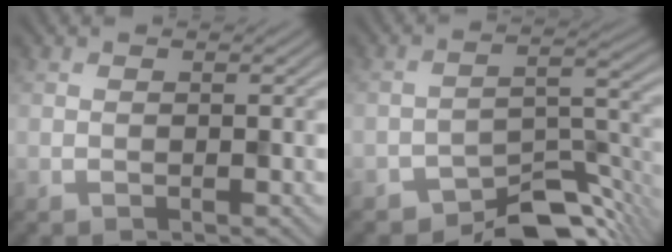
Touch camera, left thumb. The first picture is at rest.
{"total": 8.9, "force": [-7.1, 3.3, 4.2], "torque": [-0.043, 0.000, -0.127]}